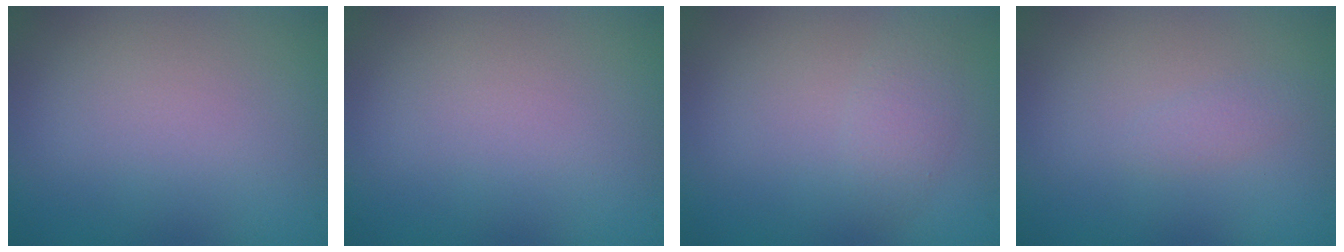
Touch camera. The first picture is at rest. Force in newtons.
{"total": 0.0}
{"total": 1.6, "press": 1.6, "slide": 0.0}
{"total": 0.8, "press": 0.8, "slide": 0.1}